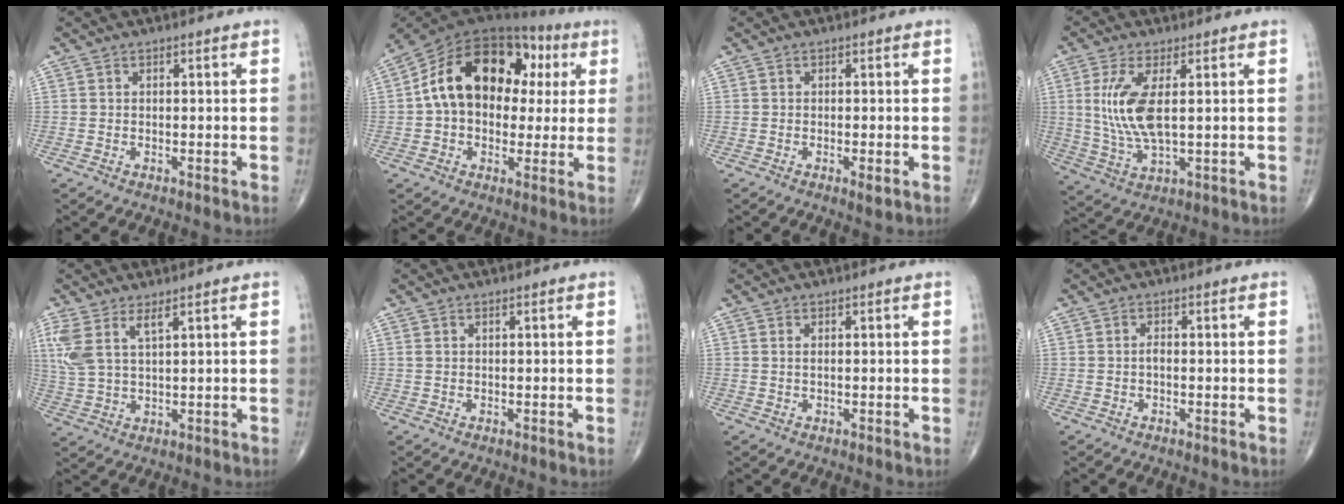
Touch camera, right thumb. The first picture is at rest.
{"total": 20.3, "force": [3.4, 13.7, 14.6], "torque": [-0.212, 0.040, 0.046]}
{"total": 1.6, "force": [-0.6, 0.4, 1.5], "torque": [-0.025, -0.006, -0.009]}
{"total": 9.9, "force": [1.7, 3.5, 9.1], "torque": [-0.209, -0.014, 0.042]}
{"total": 7.0, "force": [3.6, 2.2, 5.6], "torque": [-0.146, -0.010, 0.084]}
{"total": 0.6, "force": [0.3, 0.2, 0.4], "torque": [-0.012, 0.008, 0.009]}
{"total": 0.6, "force": [0.2, 0.1, 0.5], "torque": [-0.019, 0.002, 0.005]}
{"total": 0.8, "force": [-0.2, 0.3, 0.7], "torque": [-0.012, 0.001, -0.006]}